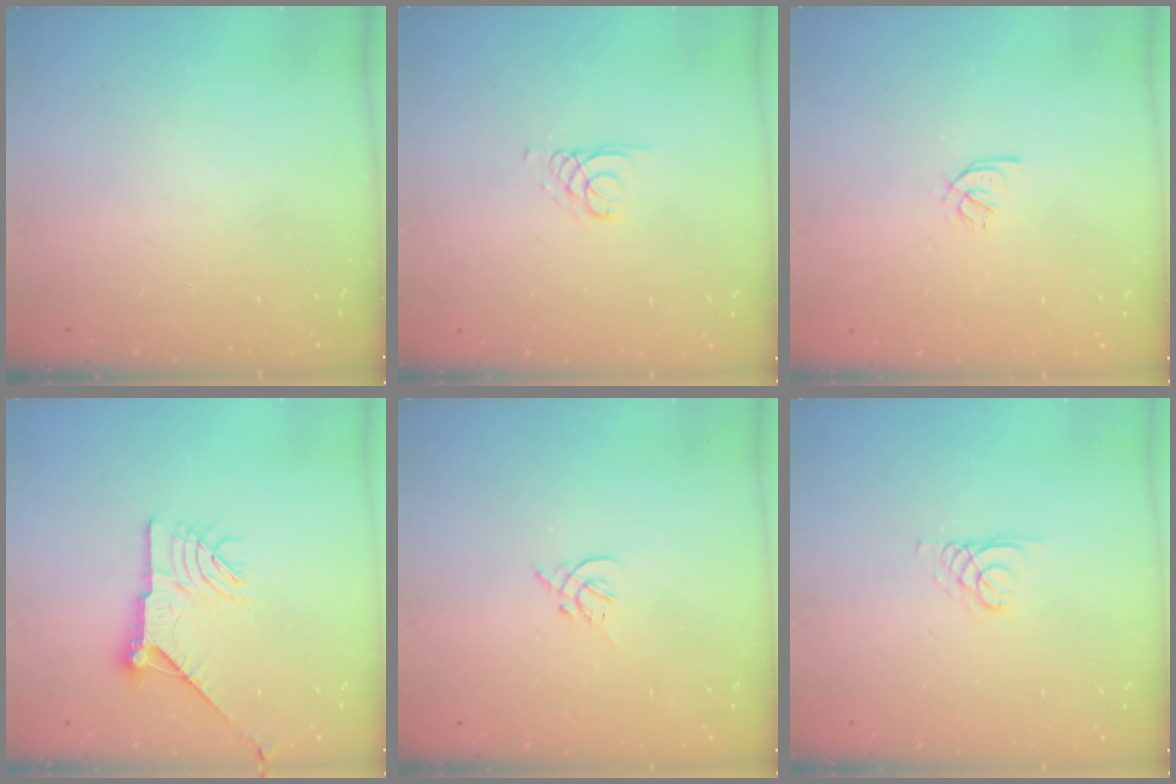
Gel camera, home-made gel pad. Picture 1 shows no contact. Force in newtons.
{"total": 2.1, "press": 2.1, "slide": 0.2}
{"total": 1.8, "press": 1.8, "slide": 0.4}
{"total": 12.6, "press": 12.6, "slide": 0.4}
{"total": 2.7, "press": 2.6, "slide": 0.7}
{"total": 2.1, "press": 2.1, "slide": 0.2}